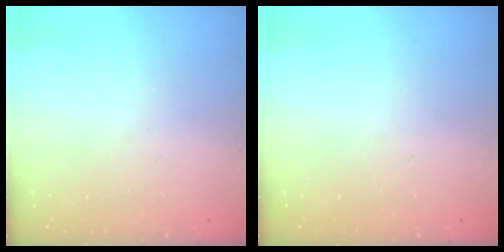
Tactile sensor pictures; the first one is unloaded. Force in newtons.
{"total": 0.0}